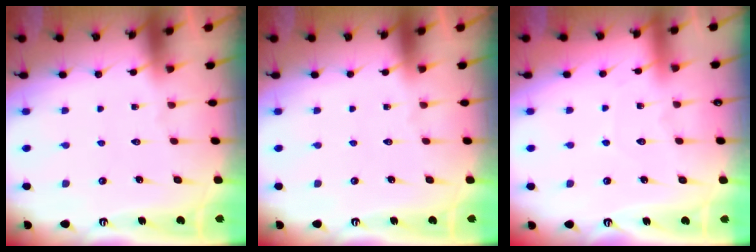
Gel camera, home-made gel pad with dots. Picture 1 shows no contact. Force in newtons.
{"total": 0.0}
{"total": 2.9, "press": 2.9, "slide": 0.3}